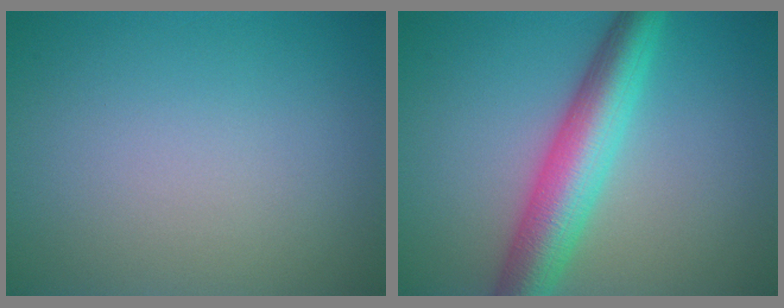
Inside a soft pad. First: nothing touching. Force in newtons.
{"total": 6.6, "press": 6.6, "slide": 0.3}